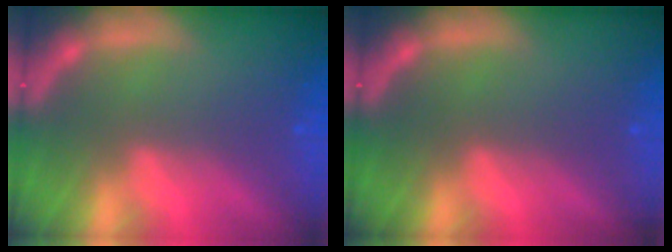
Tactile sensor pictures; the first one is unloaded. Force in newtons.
{"total": 0.0}